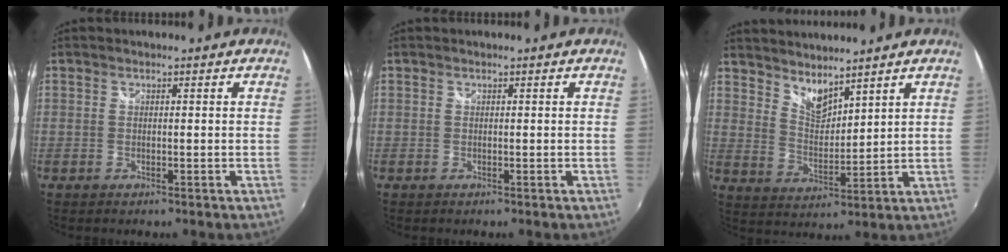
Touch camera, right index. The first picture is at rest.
{"total": 0.0}
{"total": 6.5, "force": [5.7, 1.6, 2.5], "torque": [-0.037, -0.007, 0.106]}